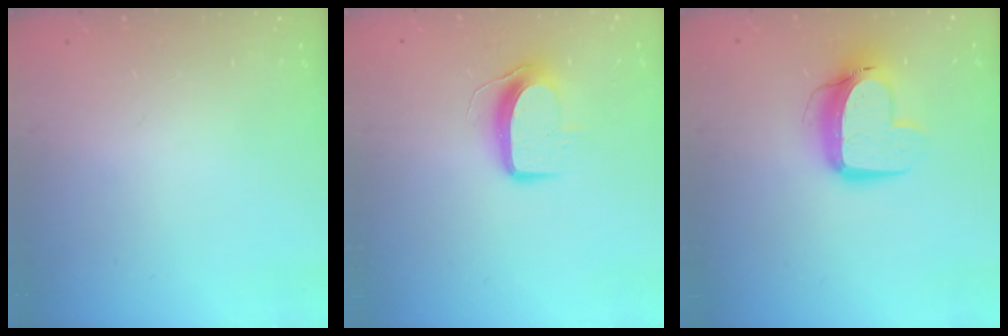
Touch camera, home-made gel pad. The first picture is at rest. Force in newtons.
{"total": 9.2, "press": 9.1, "slide": 0.9}
{"total": 12.3, "press": 12.3, "slide": 1.3}